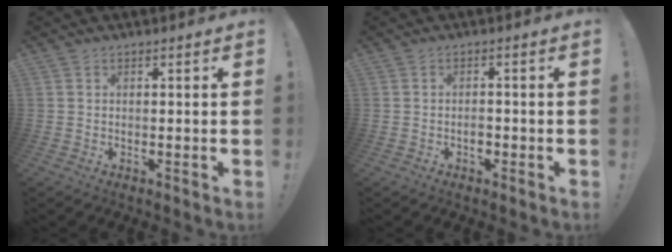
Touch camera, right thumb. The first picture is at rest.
{"total": 2.2, "force": [-1.2, 1.4, 1.2], "torque": [-0.013, -0.001, -0.021]}